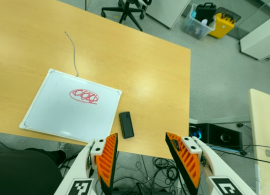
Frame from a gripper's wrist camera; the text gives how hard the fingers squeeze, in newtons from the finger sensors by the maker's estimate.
{"total": 0.0}